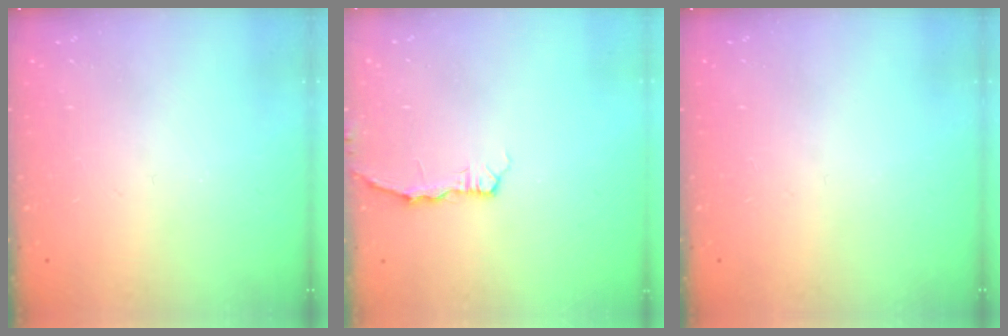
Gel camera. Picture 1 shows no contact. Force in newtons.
{"total": 2.9, "press": 2.8, "slide": 0.4}
{"total": 0.0}